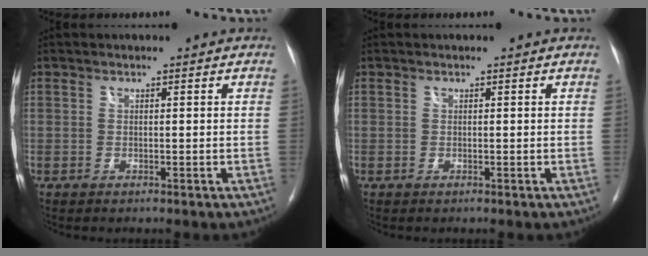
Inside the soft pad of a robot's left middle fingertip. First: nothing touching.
{"total": 0.0}